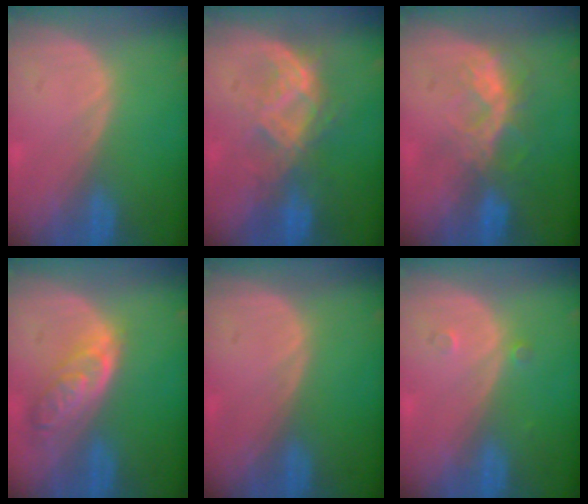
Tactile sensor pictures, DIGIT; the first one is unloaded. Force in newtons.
{"total": 7.0, "press": 6.8, "slide": 1.3}
{"total": 6.6, "press": 6.0, "slide": 2.7}
{"total": 6.3, "press": 5.7, "slide": 2.8}
{"total": 0.0}
{"total": 1.2, "press": 1.0, "slide": 0.7}